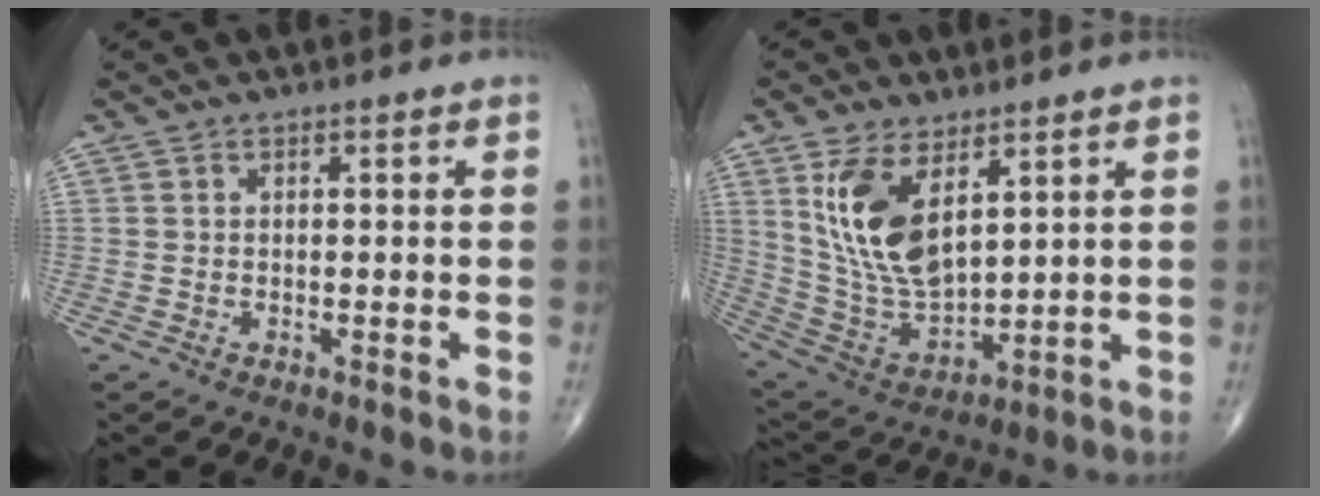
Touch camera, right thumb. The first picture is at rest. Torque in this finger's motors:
{"motor_torque": [-0.95, 1.59, 1.34, 0.71, 0.29]}